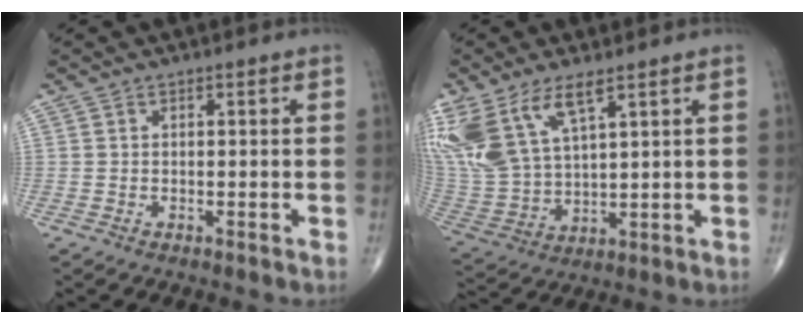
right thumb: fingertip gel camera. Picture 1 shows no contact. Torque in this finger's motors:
{"motor_torque": [0.32, 0.57, 1.63, 1.14, 0.21]}